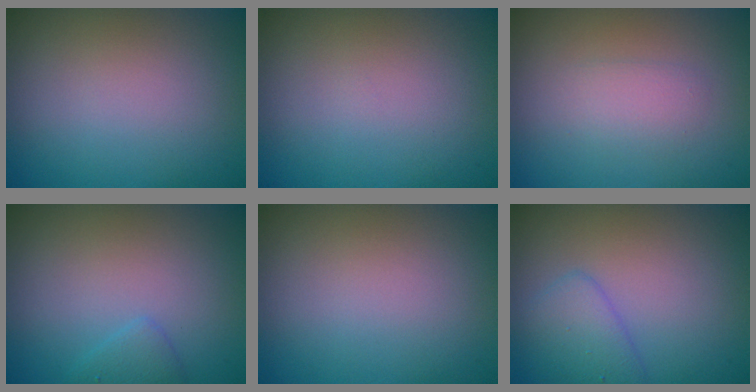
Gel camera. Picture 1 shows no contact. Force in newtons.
{"total": 0.0}
{"total": 1.5, "press": 1.5, "slide": 0.1}
{"total": 1.2, "press": 1.2, "slide": 0.0}
{"total": 0.0}
{"total": 2.4, "press": 2.4, "slide": 0.2}